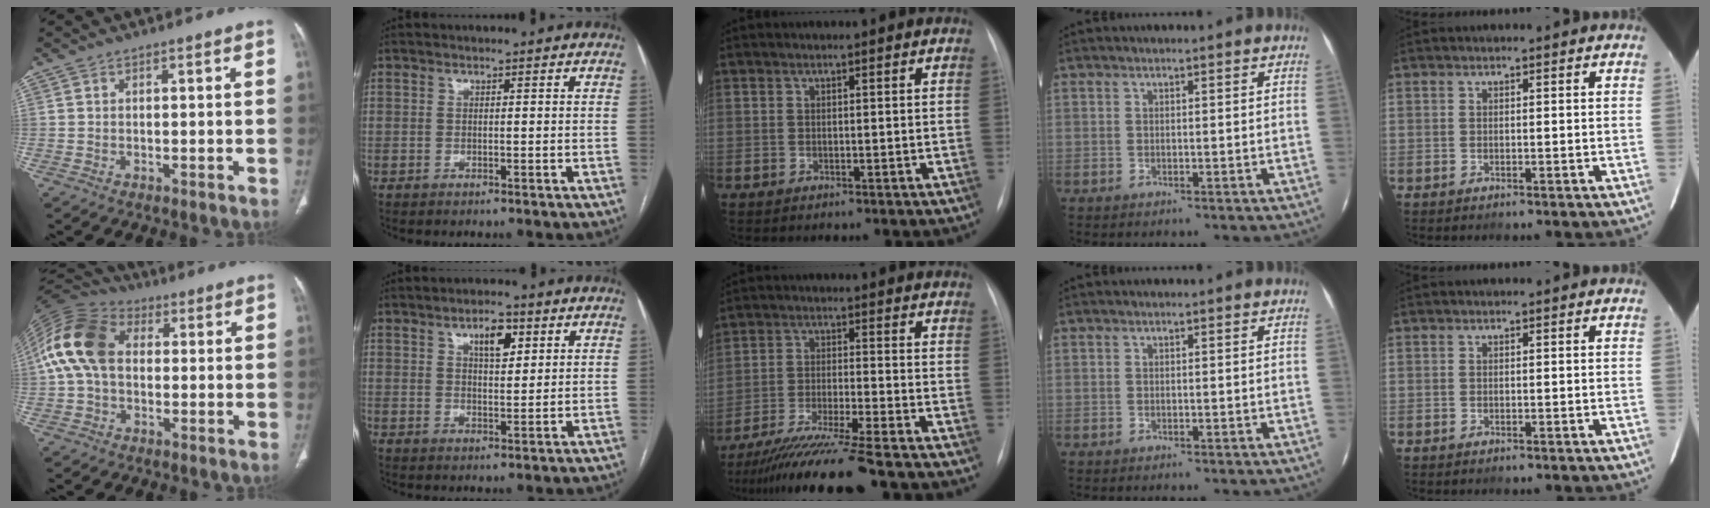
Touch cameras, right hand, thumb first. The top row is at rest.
{"thumb": {"total": 15.2, "force": [1.6, 10.6, 10.8], "torque": [-0.218, 0.039, 0.019]}, "index": {"total": 4.9, "force": [2.3, 1.9, 3.8], "torque": [-0.063, 0.003, 0.039]}, "middle": {"total": 13.0, "force": [-11.0, -1.4, 6.7], "torque": [-0.100, -0.036, -0.181]}}